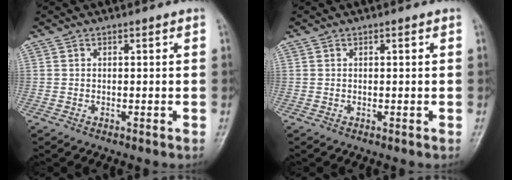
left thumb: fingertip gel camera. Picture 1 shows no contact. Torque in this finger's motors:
{"motor_torque": [-0.01, 0.02, 0.00, 0.04, 0.00]}